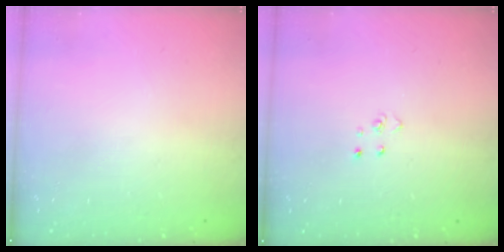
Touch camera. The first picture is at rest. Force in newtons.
{"total": 2.8, "press": 2.8, "slide": 0.3}